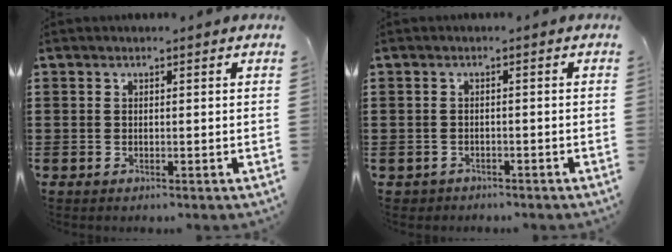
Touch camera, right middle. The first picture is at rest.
{"total": 1.1, "force": [-0.9, 0.5, -0.1], "torque": [-0.002, 0.003, -0.023]}